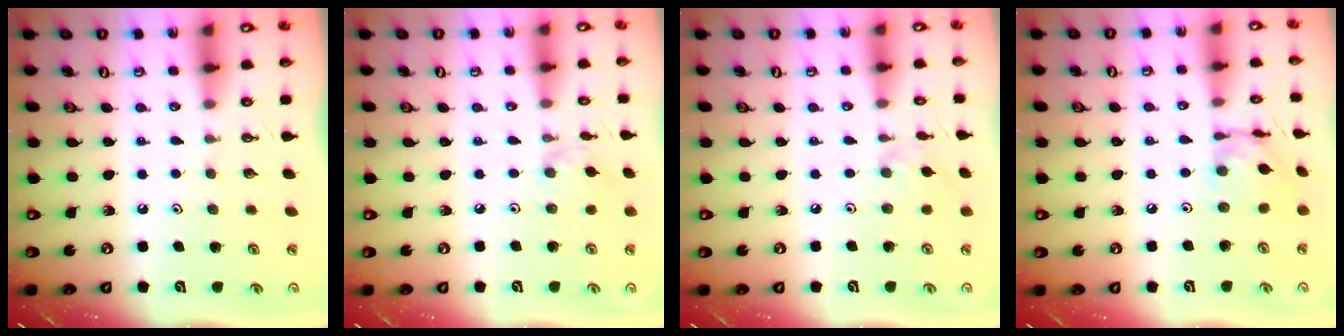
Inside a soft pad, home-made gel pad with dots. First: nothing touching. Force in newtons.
{"total": 1.8, "press": 1.8, "slide": 0.3}
{"total": 1.2, "press": 1.1, "slide": 0.4}
{"total": 9.7, "press": 9.6, "slide": 0.7}